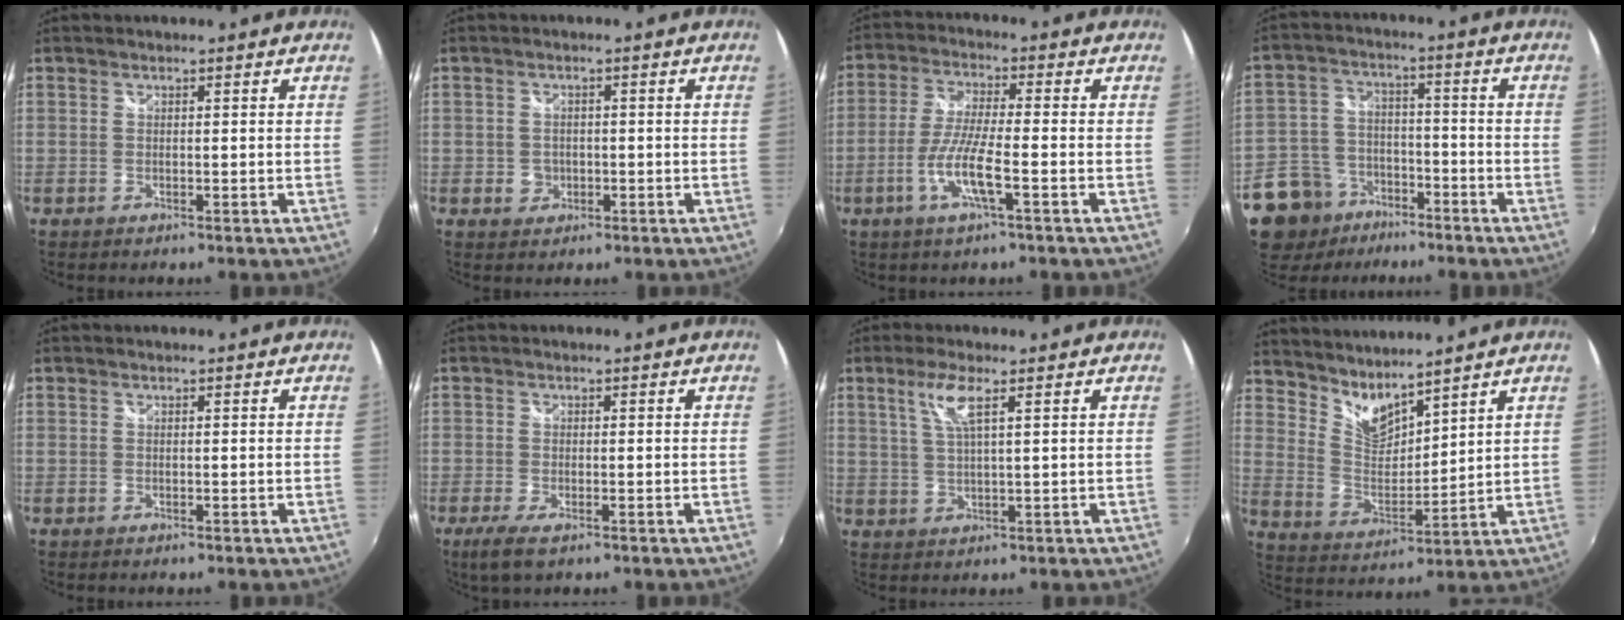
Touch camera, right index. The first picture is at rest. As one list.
[{"total": 3.1, "force": [-0.7, 2.8, 0.9], "torque": [-0.019, 0.001, -0.009]}, {"total": 8.4, "force": [-3.3, 0.7, 7.7], "torque": [-0.161, -0.006, -0.065]}, {"total": 13.2, "force": [-7.9, 9.8, 4.0], "torque": [-0.117, 0.023, -0.124]}, {"total": 0.0}, {"total": 4.0, "force": [-2.2, 1.3, 3.1], "torque": [-0.070, -0.014, -0.037]}, {"total": 5.0, "force": [2.4, 0.5, 4.4], "torque": [-0.090, 0.001, 0.049]}, {"total": 8.3, "force": [7.4, 2.1, 3.1], "torque": [-0.058, -0.010, 0.145]}]